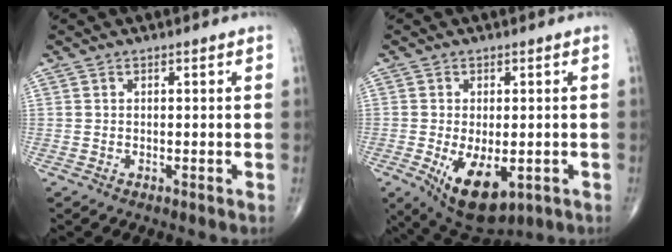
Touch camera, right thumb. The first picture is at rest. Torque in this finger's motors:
{"motor_torque": [0.12, 0.32, 0.58, 0.27, 0.08]}